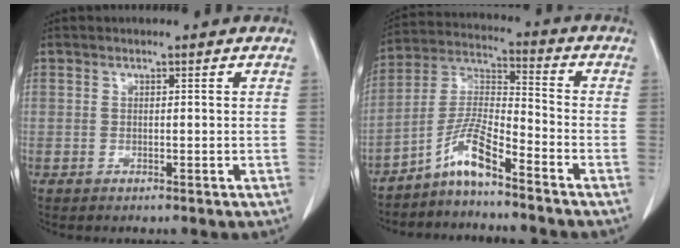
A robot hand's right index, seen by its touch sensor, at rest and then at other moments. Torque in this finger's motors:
{"motor_torque": [0.54, -0.52, 0.20, 0.11]}